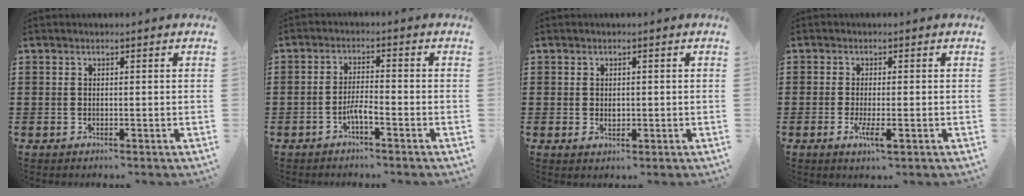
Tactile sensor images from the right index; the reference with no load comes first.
{"total": 3.1, "force": [-1.8, 0.5, 2.5], "torque": [-0.052, 0.002, -0.034]}
{"total": 1.3, "force": [0.0, 0.8, 1.0], "torque": [-0.020, 0.004, 0.000]}
{"total": 3.4, "force": [-1.4, 0.6, 3.0], "torque": [-0.064, -0.012, -0.026]}